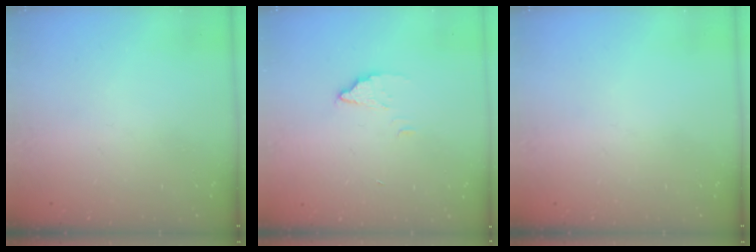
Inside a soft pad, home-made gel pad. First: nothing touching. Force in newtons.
{"total": 2.6, "press": 2.6, "slide": 0.2}
{"total": 0.0}